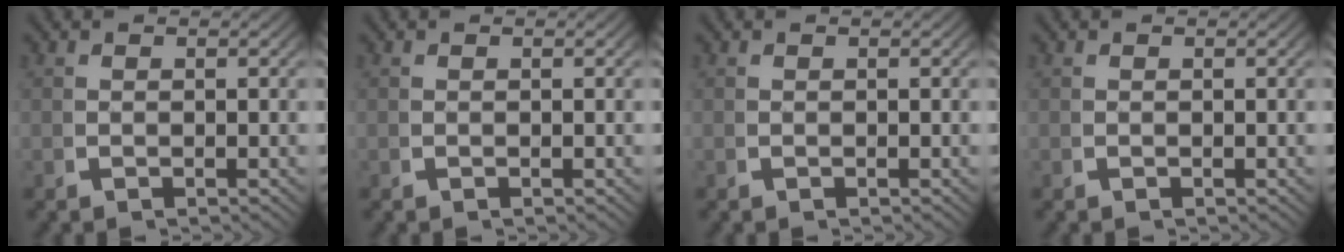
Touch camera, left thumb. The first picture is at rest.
{"total": 0.0}
{"total": 0.0}
{"total": 0.0}